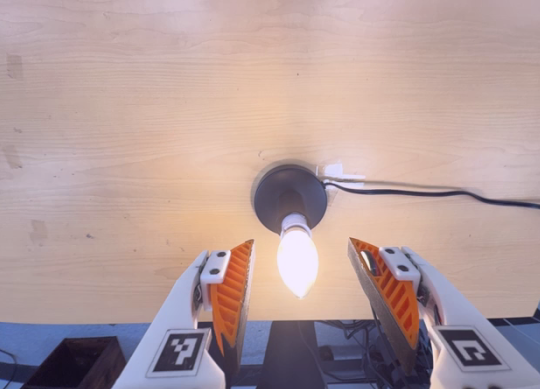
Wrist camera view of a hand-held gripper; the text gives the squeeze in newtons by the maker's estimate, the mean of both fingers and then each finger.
{"total": 0.0}